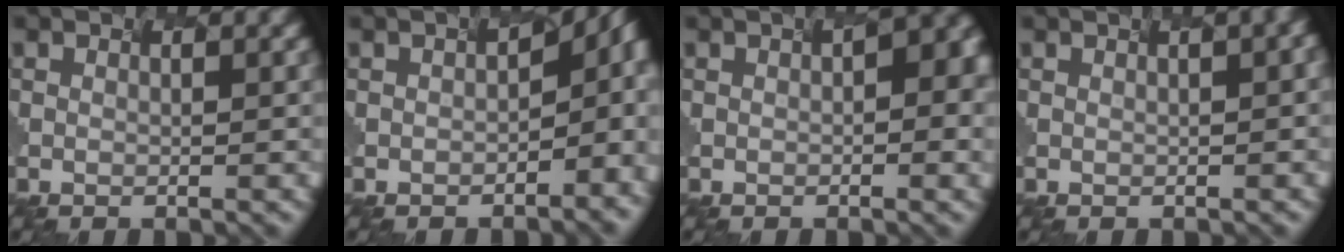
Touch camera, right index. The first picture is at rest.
{"total": 6.0, "force": [-0.2, 2.3, 5.5], "torque": [-0.057, 0.010, 0.036]}
{"total": 5.3, "force": [0.7, 2.0, 4.9], "torque": [-0.027, 0.038, 0.022]}
{"total": 4.8, "force": [2.0, 1.8, 4.0], "torque": [-0.036, 0.039, 0.037]}